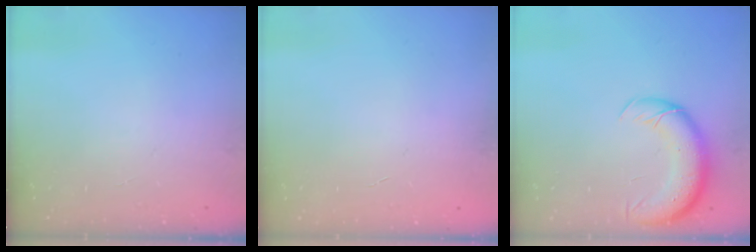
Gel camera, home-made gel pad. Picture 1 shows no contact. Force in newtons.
{"total": 0.0}
{"total": 9.9, "press": 9.6, "slide": 2.6}